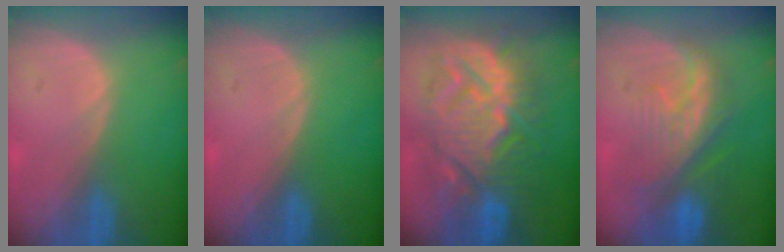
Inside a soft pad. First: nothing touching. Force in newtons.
{"total": 0.0}
{"total": 13.4, "press": 13.4, "slide": 1.5}
{"total": 9.0, "press": 8.5, "slide": 3.0}